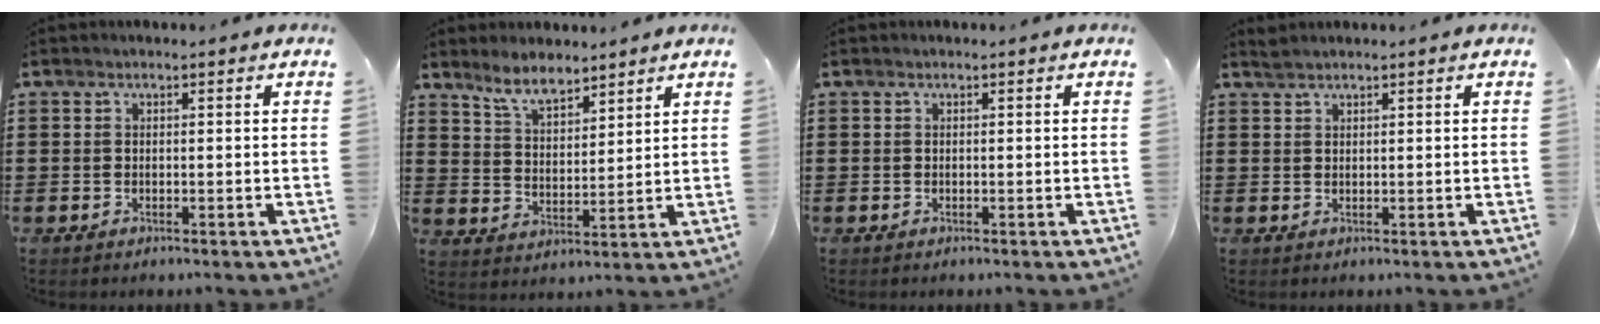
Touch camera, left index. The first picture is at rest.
{"total": 6.2, "force": [5.5, 1.6, 2.5], "torque": [-0.067, -0.011, 0.102]}
{"total": 0.0}
{"total": 1.0, "force": [0.9, 0.0, 0.3], "torque": [-0.007, -0.001, 0.018]}